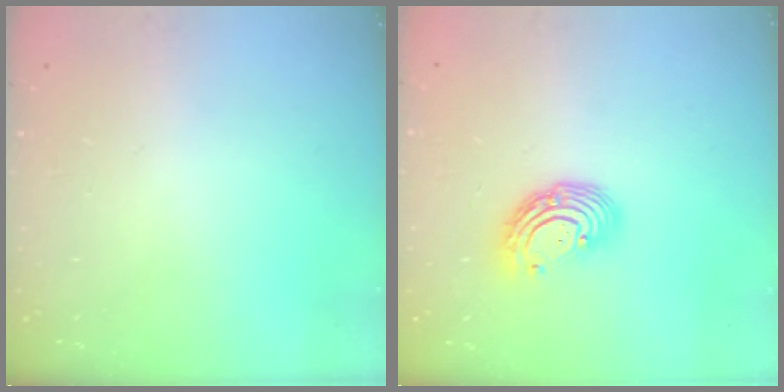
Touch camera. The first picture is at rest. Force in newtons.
{"total": 9.8, "press": 9.7, "slide": 0.9}